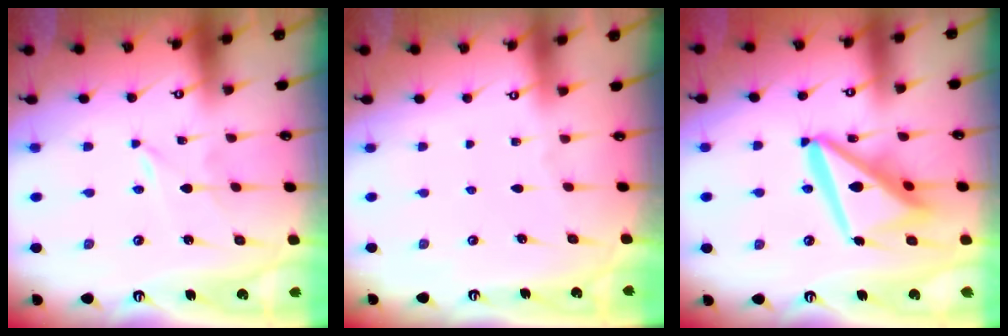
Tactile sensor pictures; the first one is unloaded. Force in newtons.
{"total": 0.0}
{"total": 17.1, "press": 17.0, "slide": 2.2}